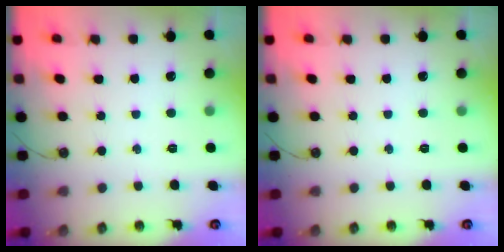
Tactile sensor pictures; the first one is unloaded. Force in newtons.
{"total": 0.0}